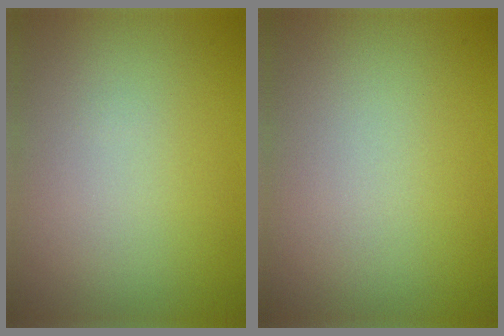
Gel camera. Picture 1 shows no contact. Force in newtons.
{"total": 0.0}